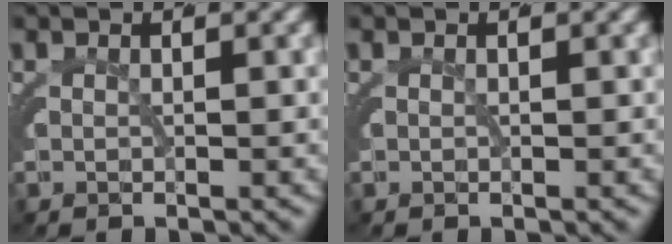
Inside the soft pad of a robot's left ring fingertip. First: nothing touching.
{"total": 0.0}